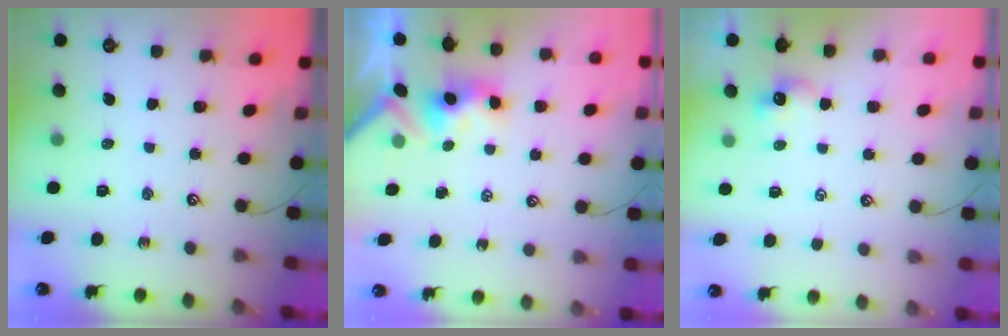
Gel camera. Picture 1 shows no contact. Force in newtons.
{"total": 2.9, "press": 2.9, "slide": 0.6}
{"total": 2.0, "press": 1.9, "slide": 0.3}